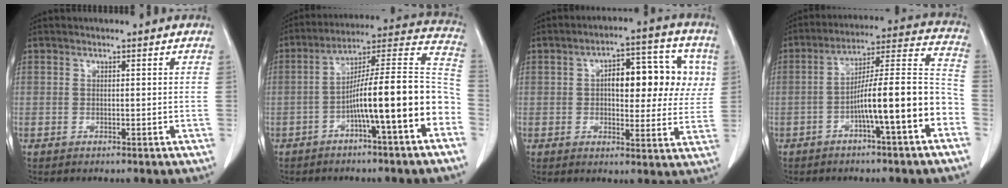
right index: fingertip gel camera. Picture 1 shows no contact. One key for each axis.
{"total": 16.1, "fx": -5.3, "fy": 0.7, "fz": 15.2, "tx": -0.224, "ty": 0.033, "tz": -0.086}
{"total": 12.7, "fx": 2.7, "fy": 5.5, "fz": 11.1, "tx": -0.139, "ty": 0.037, "tz": 0.038}
{"total": 14.0, "fx": -5.1, "fy": 0.8, "fz": 13.1, "tx": -0.199, "ty": 0.031, "tz": -0.080}